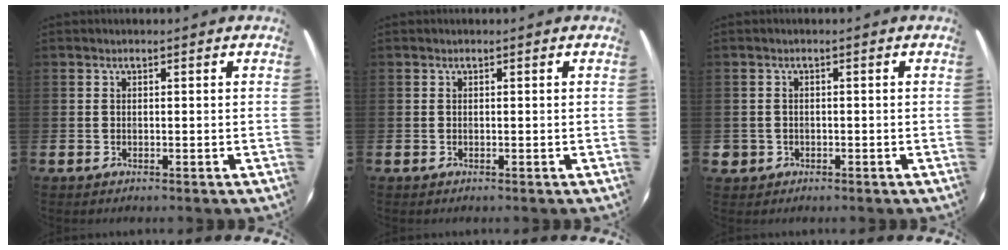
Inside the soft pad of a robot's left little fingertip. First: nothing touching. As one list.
[{"total": 0.0}, {"total": 1.1, "force": [-0.3, 1.0, 0.2], "torque": [-0.007, 0.007, -0.010]}]